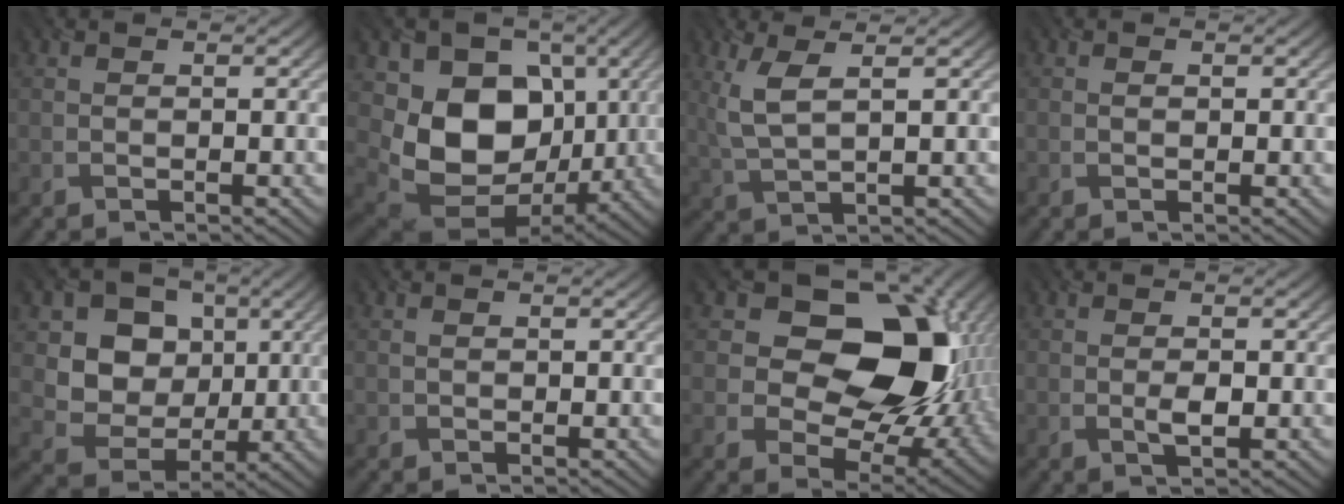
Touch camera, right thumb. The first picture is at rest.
{"total": 13.4, "force": [0.7, 10.4, 8.5], "torque": [-0.161, -0.029, 0.014]}
{"total": 4.9, "force": [2.0, 1.4, 4.2], "torque": [-0.106, 0.001, 0.047]}
{"total": 0.6, "force": [0.1, 0.4, 0.5], "torque": [-0.009, -0.001, 0.001]}
{"total": 9.9, "force": [2.5, 8.6, 4.3], "torque": [-0.106, -0.004, 0.055]}
{"total": 0.8, "force": [0.2, 0.7, 0.4], "torque": [-0.009, -0.002, 0.003]}
{"total": 17.9, "force": [3.7, 12.6, 12.2], "torque": [-0.186, -0.003, 0.079]}
{"total": 2.1, "force": [-0.4, 1.0, 1.9], "torque": [-0.035, -0.001, -0.007]}